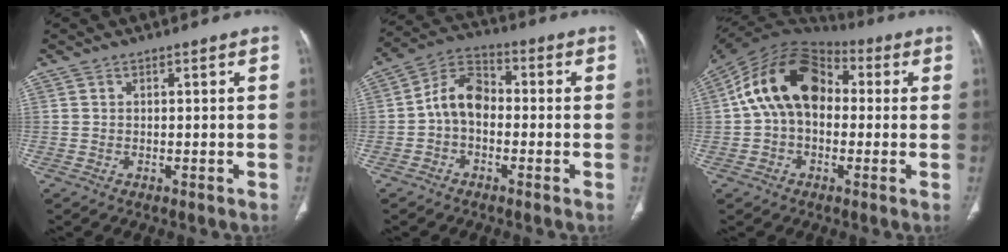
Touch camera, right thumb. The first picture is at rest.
{"total": 8.4, "force": [-1.1, 5.8, 6.0], "torque": [-0.092, 0.029, -0.036]}
{"total": 17.3, "force": [2.2, 11.9, 12.4], "torque": [-0.199, 0.042, 0.027]}